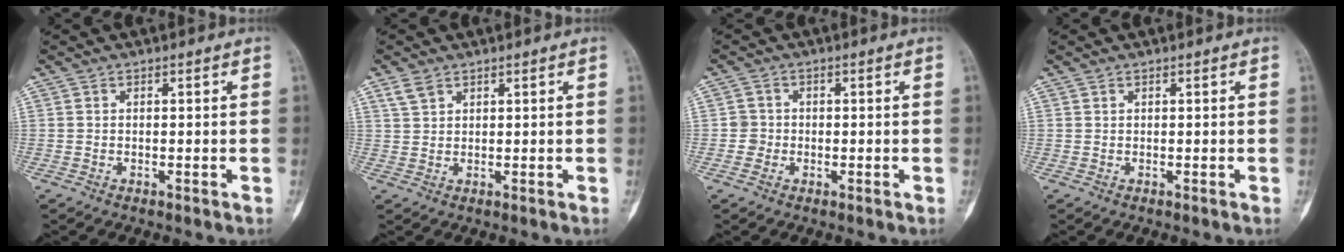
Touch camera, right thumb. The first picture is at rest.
{"total": 2.4, "force": [1.7, 1.3, 1.2], "torque": [-0.024, 0.002, 0.039]}
{"total": 2.1, "force": [-0.5, 2.0, 0.1], "torque": [0.017, 0.010, -0.016]}
{"total": 0.0}